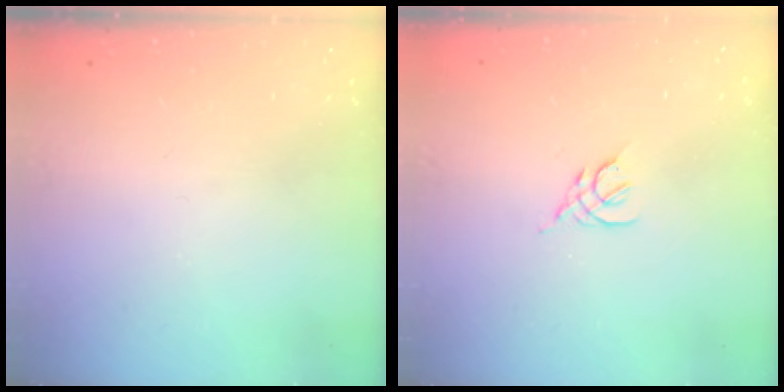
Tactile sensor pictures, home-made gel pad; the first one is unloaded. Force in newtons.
{"total": 2.4, "press": 2.3, "slide": 0.6}